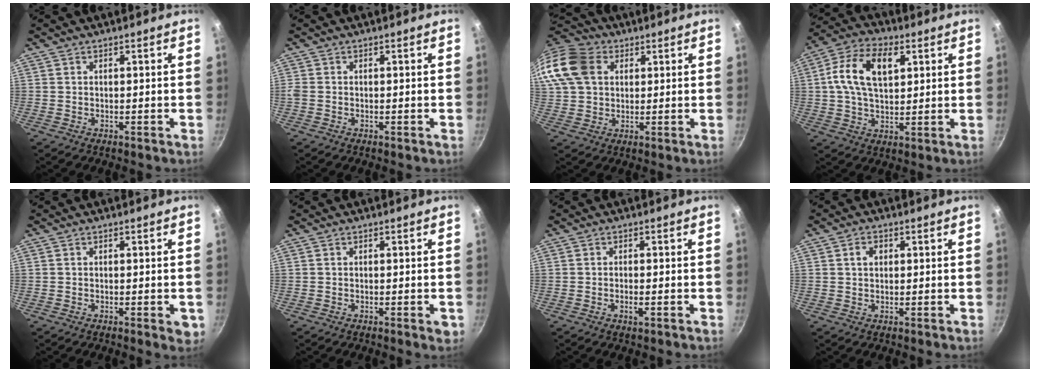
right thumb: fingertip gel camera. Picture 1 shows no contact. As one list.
[{"total": 0.8, "force": [-0.2, 0.6, 0.4], "torque": [-0.010, 0.001, -0.006]}, {"total": 18.3, "force": [5.7, 14.0, 10.2], "torque": [-0.235, 0.029, 0.096]}, {"total": 12.8, "force": [3.3, 7.6, 9.7], "torque": [-0.165, 0.010, 0.048]}, {"total": 3.0, "force": [-1.0, 1.0, 2.6], "torque": [-0.029, -0.005, -0.015]}, {"total": 2.0, "force": [-0.8, 0.6, 1.8], "torque": [-0.023, -0.003, -0.013]}, {"total": 1.9, "force": [-0.7, 0.5, 1.6], "torque": [-0.036, 0.000, -0.015]}, {"total": 2.5, "force": [0.6, 1.9, 1.5], "torque": [-0.014, 0.003, 0.009]}]